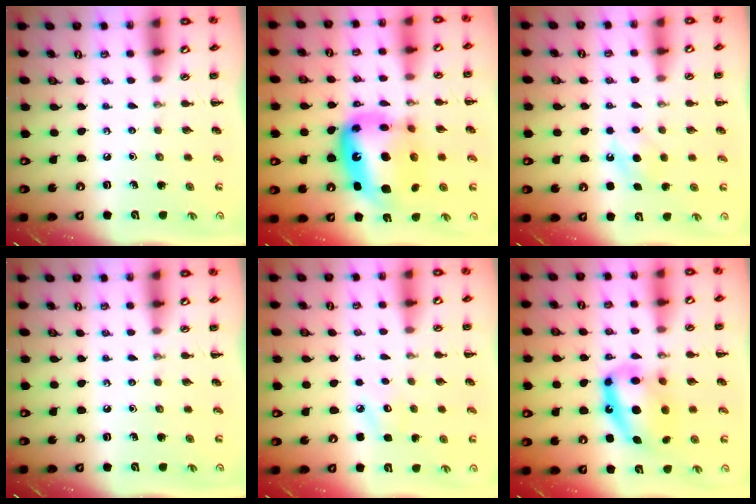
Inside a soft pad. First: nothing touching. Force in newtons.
{"total": 18.9, "press": 18.3, "slide": 4.9}
{"total": 7.2, "press": 7.0, "slide": 1.8}
{"total": 0.0}
{"total": 3.7, "press": 3.6, "slide": 0.9}
{"total": 14.1, "press": 13.6, "slide": 3.4}